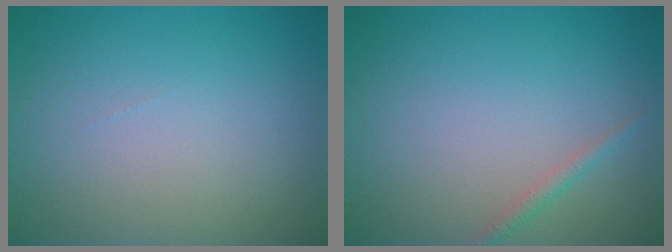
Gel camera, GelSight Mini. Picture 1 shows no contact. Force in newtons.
{"total": 1.0, "press": 1.0, "slide": 0.0}